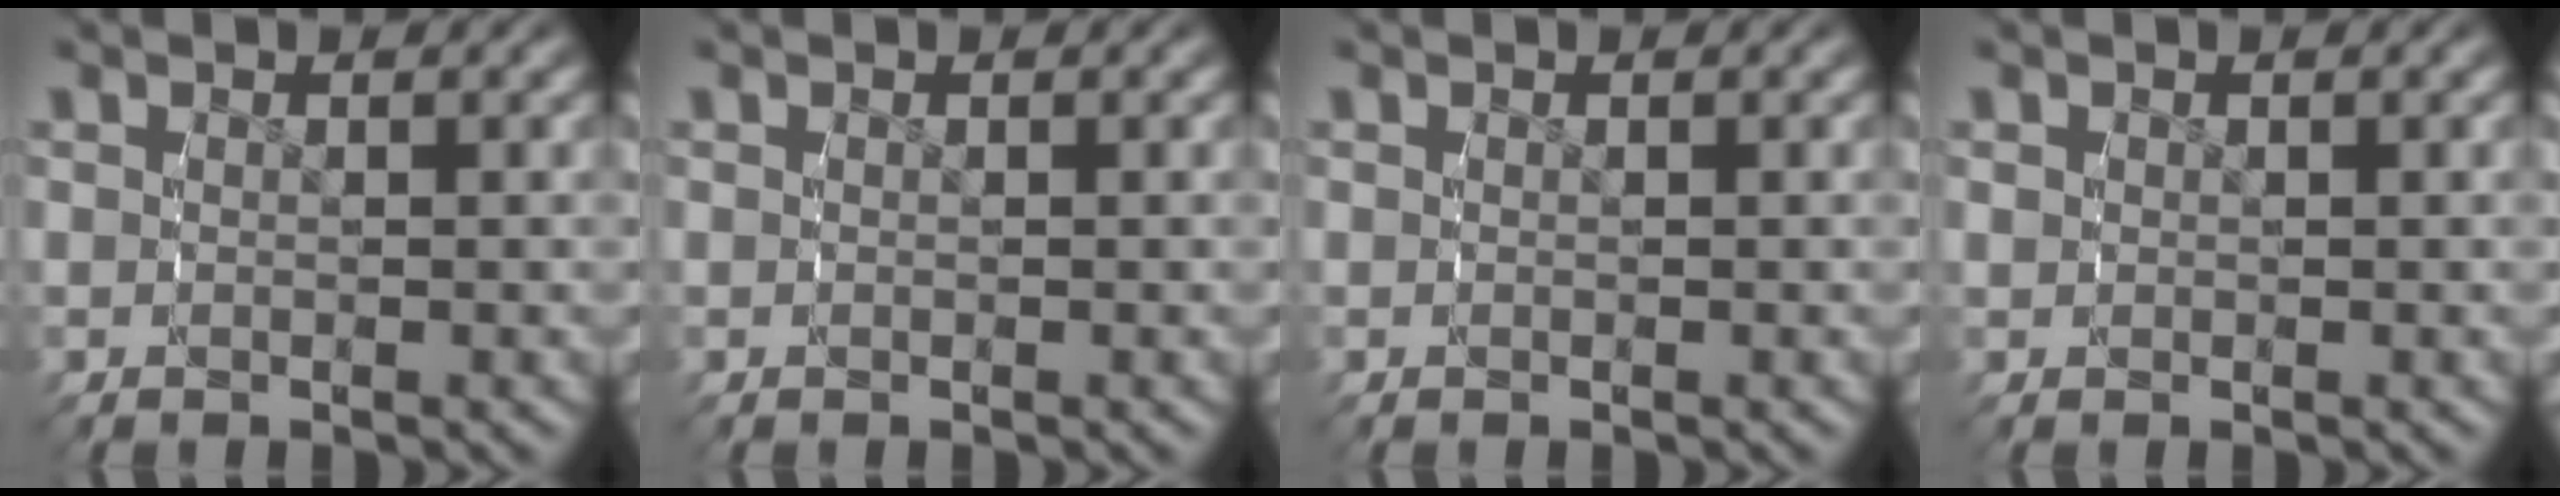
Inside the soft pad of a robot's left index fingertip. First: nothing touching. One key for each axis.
{"total": 0.0}
{"total": 0.0}
{"total": 0.8, "fx": 0.1, "fy": 0.8, "fz": 0.1, "tx": -0.003, "ty": -0.004, "tz": 0.005}